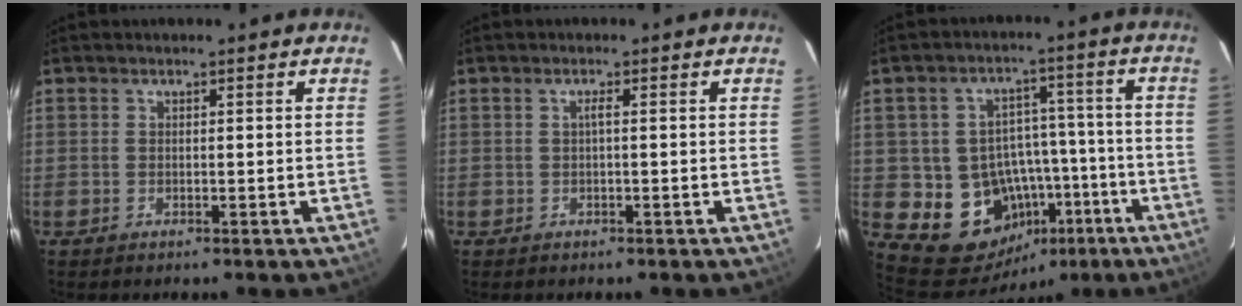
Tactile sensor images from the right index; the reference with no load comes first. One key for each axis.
{"total": 0.8, "fx": -0.1, "fy": -0.2, "fz": 0.8, "tx": -0.011, "ty": 0.004, "tz": -0.004}
{"total": 14.9, "fx": -6.0, "fy": 12.8, "fz": 5.0, "tx": -0.106, "ty": 0.044, "tz": -0.052}